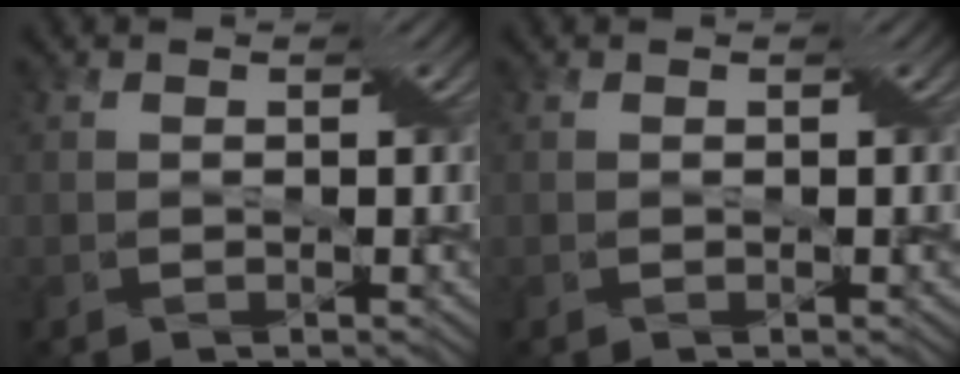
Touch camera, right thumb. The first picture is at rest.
{"total": 0.0}